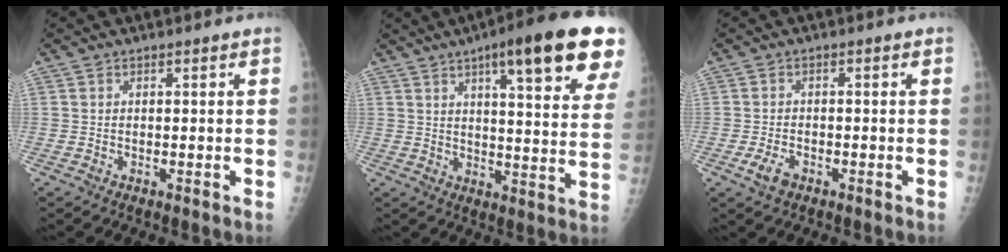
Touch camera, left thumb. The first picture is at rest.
{"total": 21.7, "force": [11.6, 4.5, 17.8], "torque": [-0.224, -0.029, 0.151]}
{"total": 3.3, "force": [-1.7, 1.9, 2.0], "torque": [-0.040, 0.005, -0.030]}